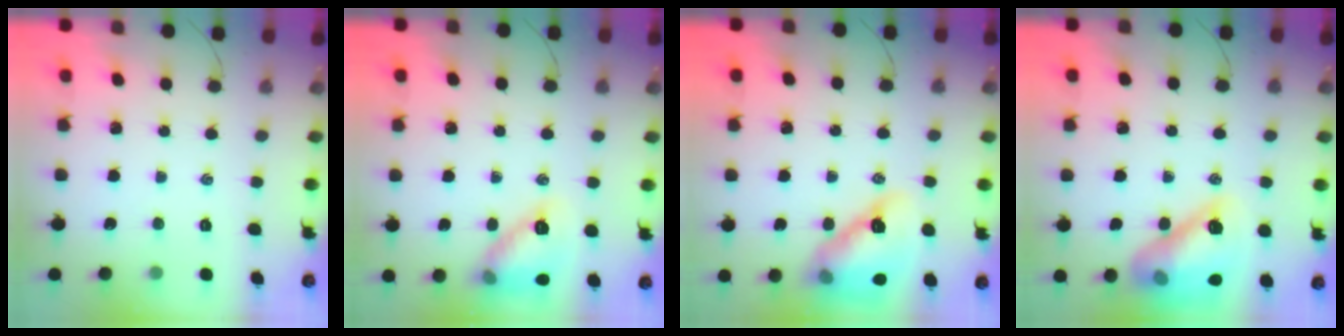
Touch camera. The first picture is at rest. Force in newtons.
{"total": 12.0, "press": 12.0, "slide": 0.5}
{"total": 15.7, "press": 15.1, "slide": 4.2}
{"total": 16.2, "press": 16.1, "slide": 2.0}